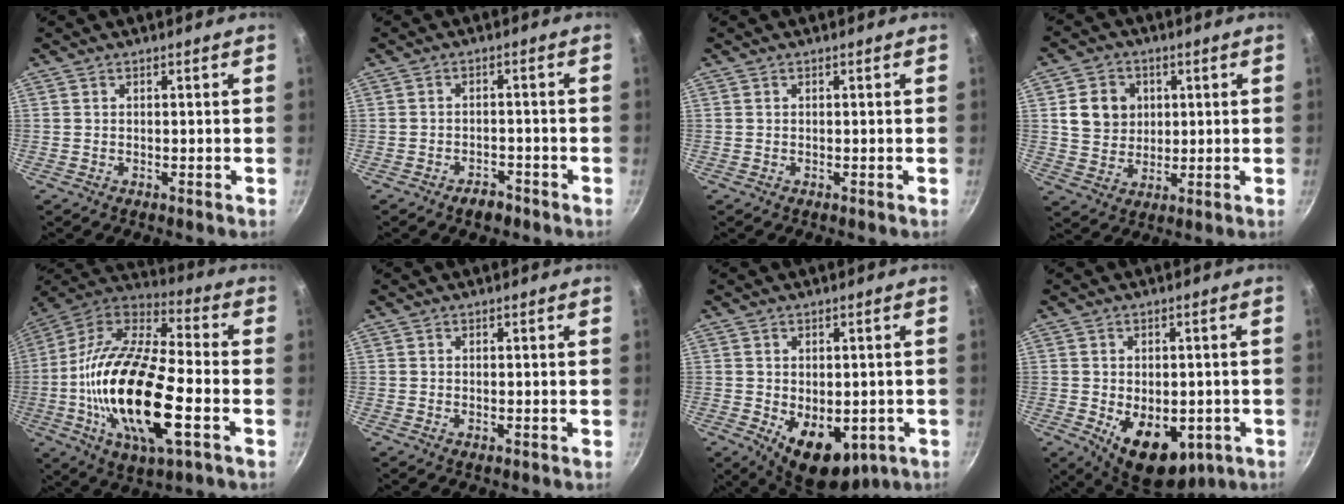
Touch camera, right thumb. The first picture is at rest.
{"total": 3.5, "force": [-2.6, 1.8, 1.5], "torque": [-0.014, 0.027, -0.031]}
{"total": 0.0}
{"total": 8.7, "force": [1.9, 7.5, 3.8], "torque": [-0.039, -0.001, 0.032]}
{"total": 26.2, "force": [-5.6, 10.2, 23.5], "torque": [-0.447, 0.020, -0.117]}
{"total": 0.6, "force": [-0.1, 0.3, 0.5], "torque": [-0.008, -0.001, -0.002]}
{"total": 12.0, "force": [-3.3, 7.7, 8.7], "torque": [-0.092, -0.015, -0.028]}
{"total": 13.6, "force": [-3.9, 8.5, 9.8], "torque": [-0.103, -0.013, -0.036]}